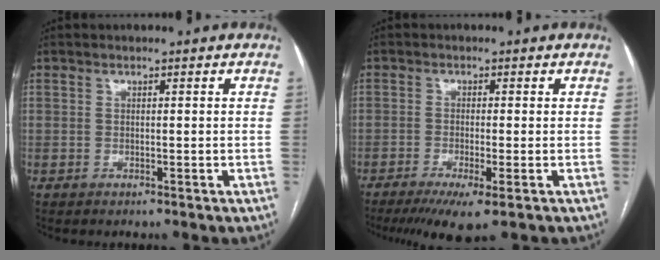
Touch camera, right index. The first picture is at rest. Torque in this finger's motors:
{"motor_torque": [1.44, -0.69, 0.40, 0.09]}